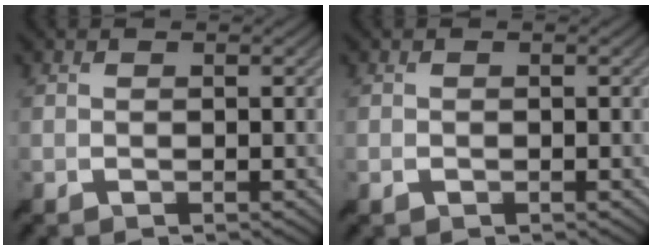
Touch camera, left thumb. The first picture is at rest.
{"total": 0.8, "force": [-0.4, 0.4, 0.5], "torque": [-0.014, -0.003, -0.006]}